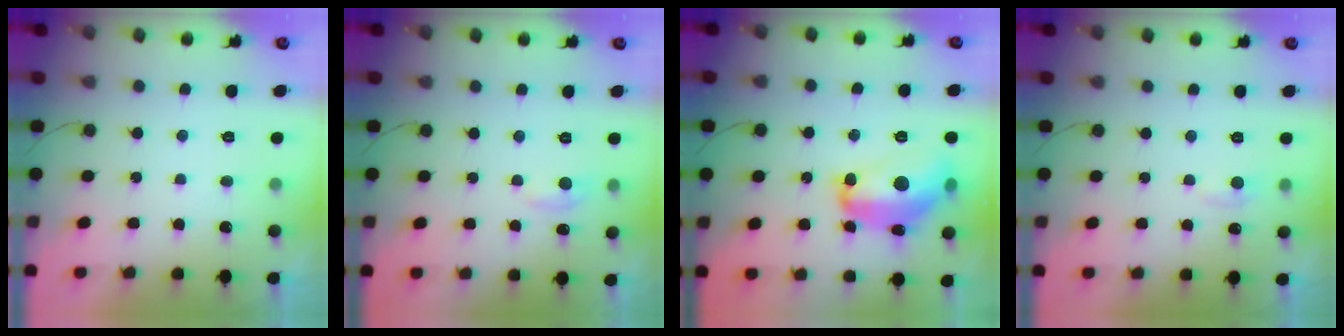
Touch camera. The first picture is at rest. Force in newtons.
{"total": 6.5, "press": 6.4, "slide": 0.9}
{"total": 16.1, "press": 16.1, "slide": 1.0}
{"total": 5.3, "press": 5.3, "slide": 0.7}